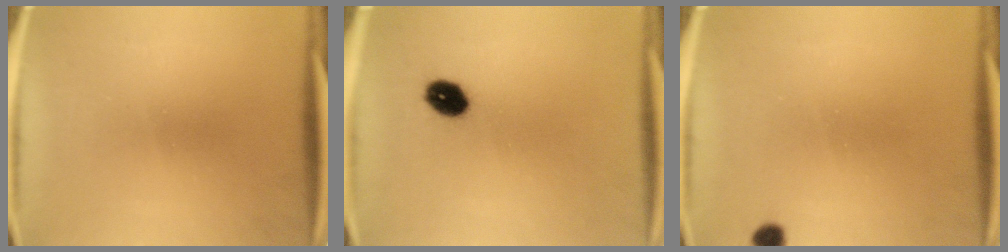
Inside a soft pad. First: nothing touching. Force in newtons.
{"total": 5.3}
{"total": 1.8}